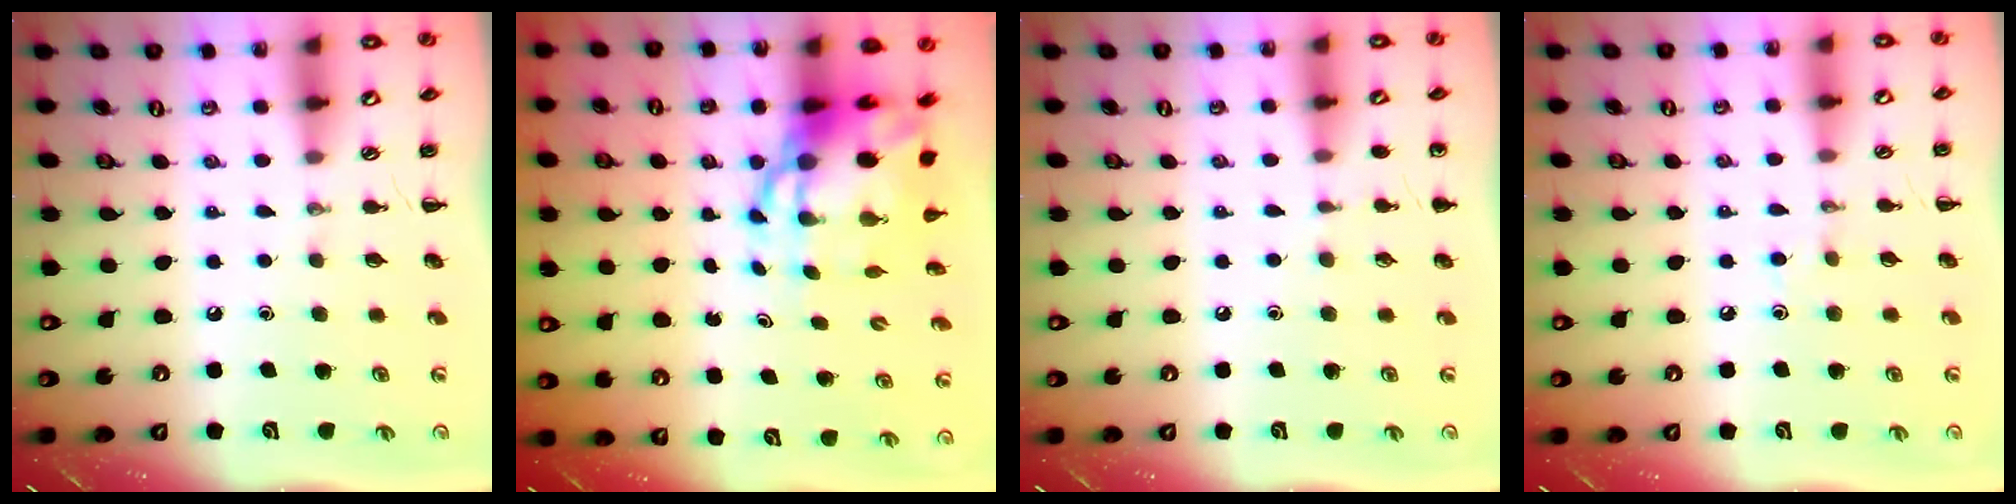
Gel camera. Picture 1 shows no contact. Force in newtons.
{"total": 9.4, "press": 9.1, "slide": 2.5}
{"total": 4.0, "press": 3.8, "slide": 1.2}
{"total": 2.7, "press": 2.5, "slide": 0.9}